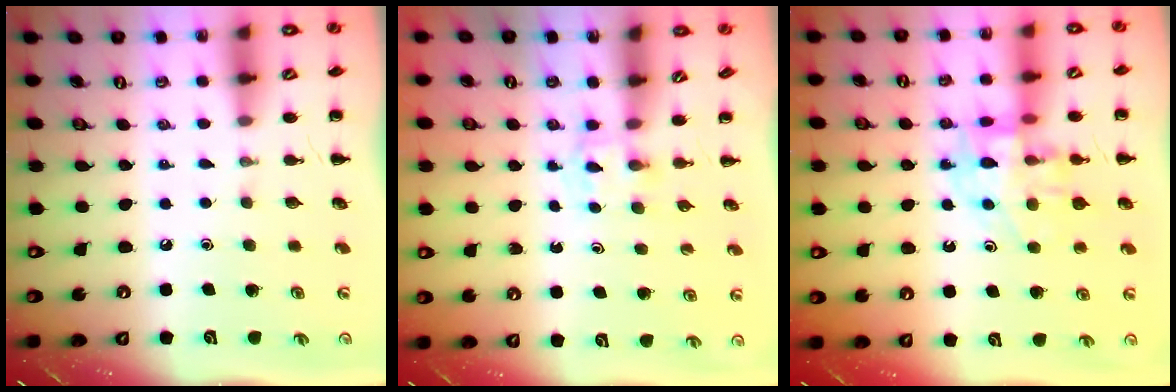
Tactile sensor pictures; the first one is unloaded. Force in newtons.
{"total": 2.3, "press": 2.1, "slide": 0.9}
{"total": 13.2, "press": 12.9, "slide": 2.9}